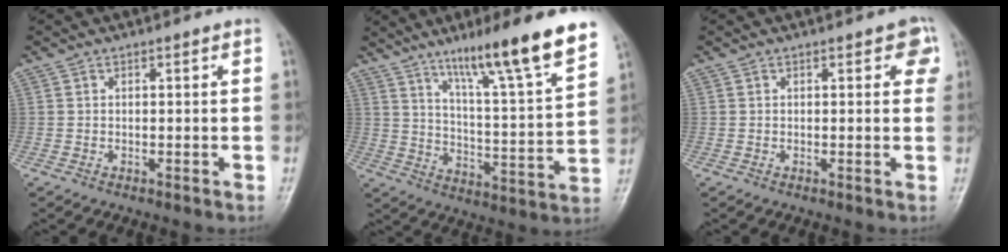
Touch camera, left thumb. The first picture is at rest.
{"total": 18.8, "force": [12.7, 1.4, 13.8], "torque": [-0.191, -0.062, 0.200]}
{"total": 3.6, "force": [1.3, 1.9, 2.7], "torque": [-0.001, 0.000, 0.005]}